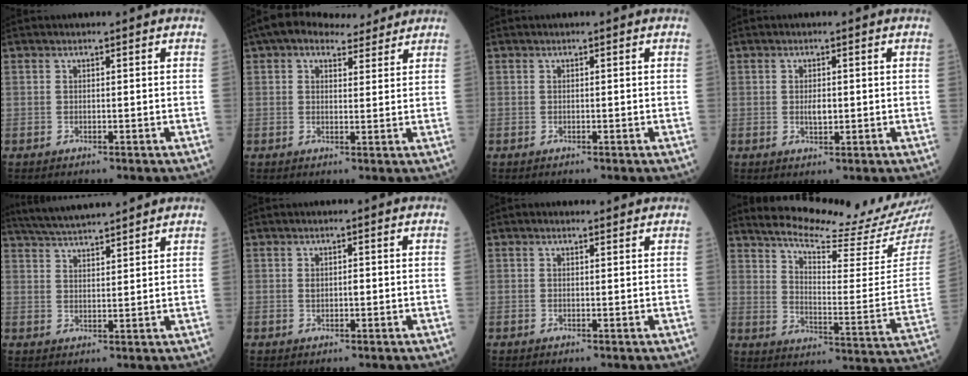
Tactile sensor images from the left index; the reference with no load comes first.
{"total": 9.0, "force": [7.4, 3.6, 3.8], "torque": [-0.058, 0.035, 0.107]}
{"total": 0.0}
{"total": 1.9, "force": [0.0, 0.9, 1.7], "torque": [-0.034, -0.001, 0.002]}
{"total": 10.1, "force": [9.3, 0.4, 3.9], "torque": [-0.072, 0.025, 0.149]}
{"total": 1.6, "force": [0.2, 0.8, 1.3], "torque": [-0.025, 0.004, 0.005]}
{"total": 1.2, "force": [1.1, 0.4, 0.3], "torque": [-0.013, 0.008, 0.015]}
{"total": 18.7, "force": [17.2, -0.1, 7.4], "torque": [-0.123, -0.083, 0.230]}